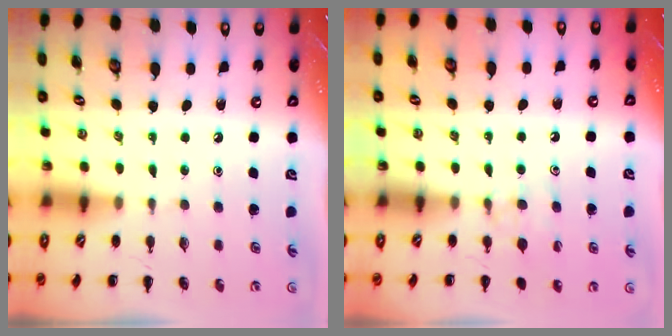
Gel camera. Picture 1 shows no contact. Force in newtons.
{"total": 6.2, "press": 5.8, "slide": 2.2}